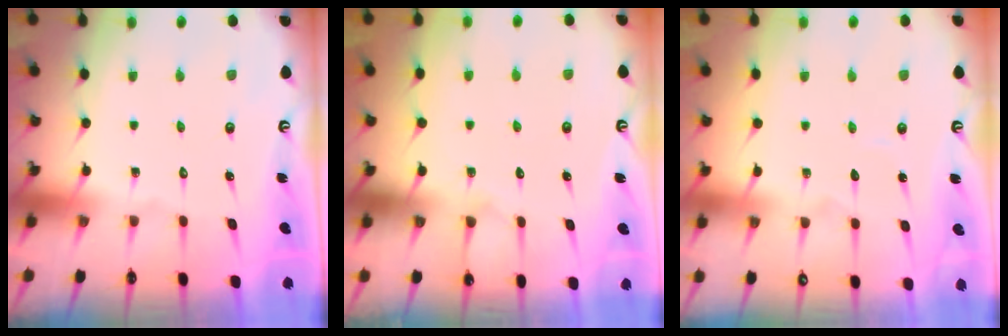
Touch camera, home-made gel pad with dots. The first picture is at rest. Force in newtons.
{"total": 3.9, "press": 3.9, "slide": 0.5}
{"total": 3.9, "press": 3.9, "slide": 0.4}